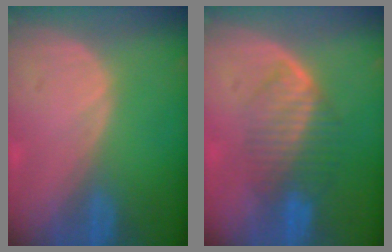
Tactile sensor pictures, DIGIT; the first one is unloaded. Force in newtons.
{"total": 6.6, "press": 6.2, "slide": 2.3}